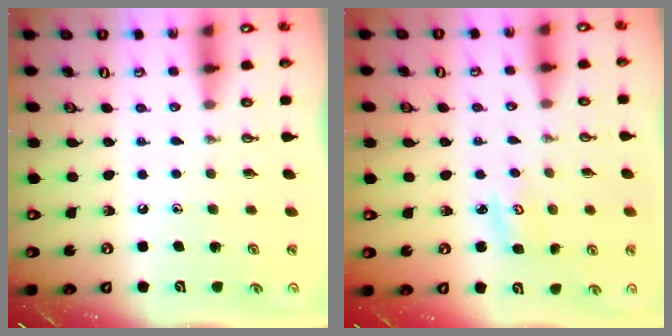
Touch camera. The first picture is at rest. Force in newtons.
{"total": 3.4, "press": 3.4, "slide": 0.3}